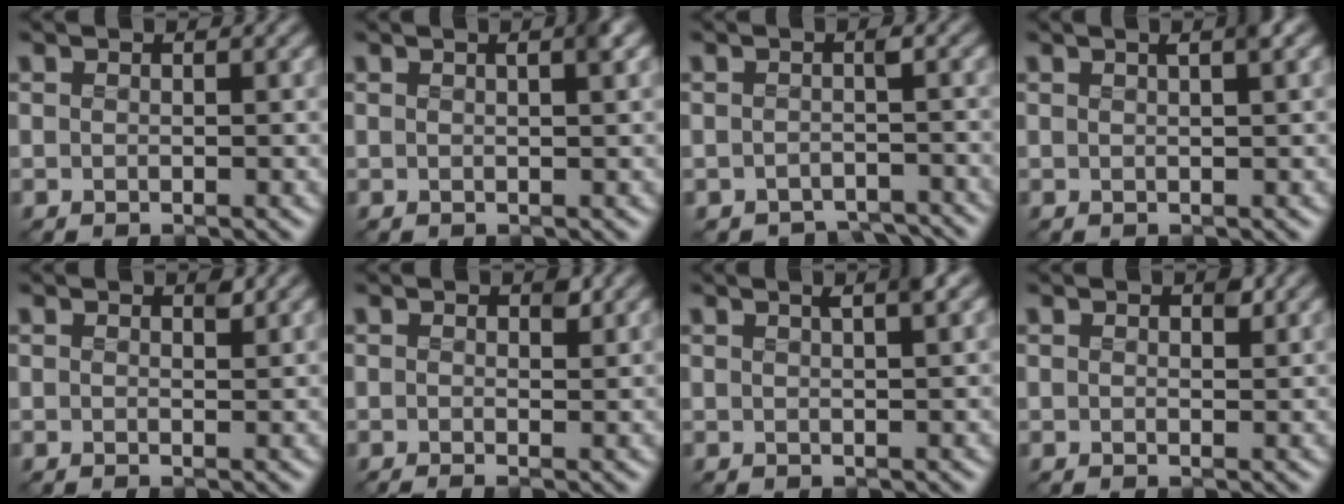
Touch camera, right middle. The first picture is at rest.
{"total": 1.5, "force": [0.6, 0.3, 1.4], "torque": [-0.014, 0.005, 0.003]}
{"total": 3.5, "force": [-3.1, 1.2, 1.0], "torque": [-0.003, -0.017, -0.045]}
{"total": 1.6, "force": [0.7, 0.3, 1.5], "torque": [-0.018, 0.003, 0.005]}
{"total": 0.6, "force": [0.4, 0.0, 0.4], "torque": [-0.008, -0.004, 0.004]}
{"total": 1.1, "force": [0.0, 0.2, 1.1], "torque": [-0.015, -0.007, -0.004]}
{"total": 2.1, "force": [0.9, 0.4, 1.8], "torque": [-0.019, 0.004, 0.003]}
{"total": 0.9, "force": [0.4, 0.5, 0.7], "torque": [-0.012, -0.002, 0.006]}